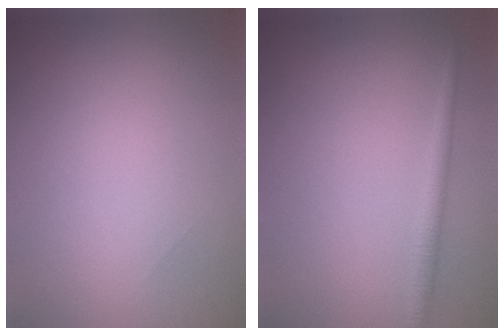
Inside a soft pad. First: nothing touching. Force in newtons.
{"total": 1.5, "press": 1.5, "slide": 0.1}